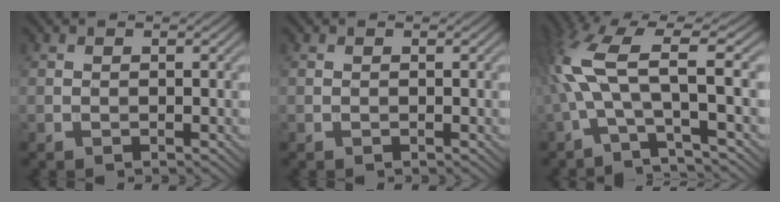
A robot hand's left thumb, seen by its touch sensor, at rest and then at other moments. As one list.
[{"total": 0.0}, {"total": 10.1, "force": [-0.1, 2.2, 9.9], "torque": [-0.211, 0.026, -0.018]}]